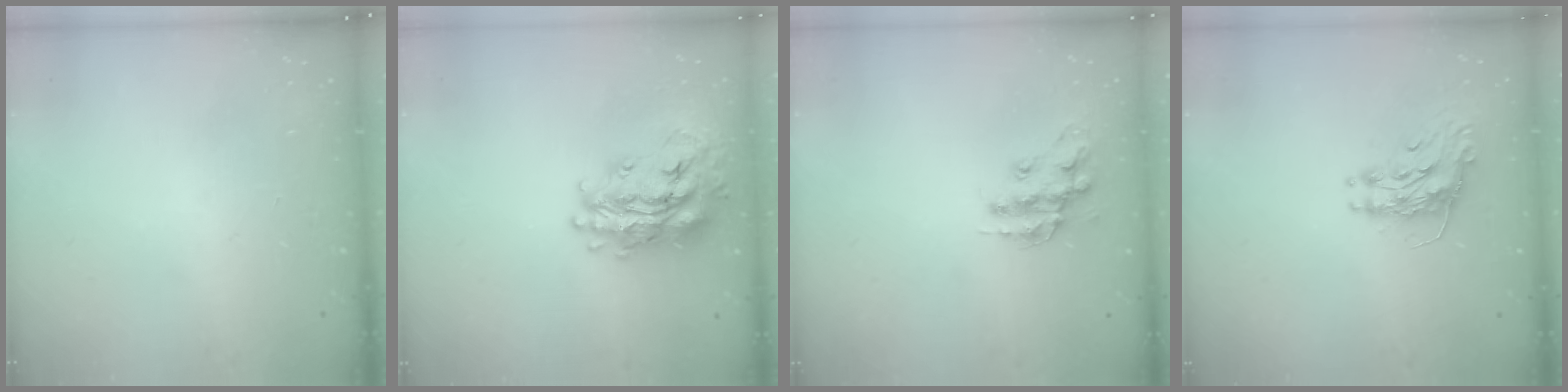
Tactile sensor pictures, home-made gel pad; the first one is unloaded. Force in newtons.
{"total": 21.6, "press": 21.5, "slide": 1.8}
{"total": 12.5, "press": 12.5, "slide": 0.9}
{"total": 9.1, "press": 9.0, "slide": 1.0}